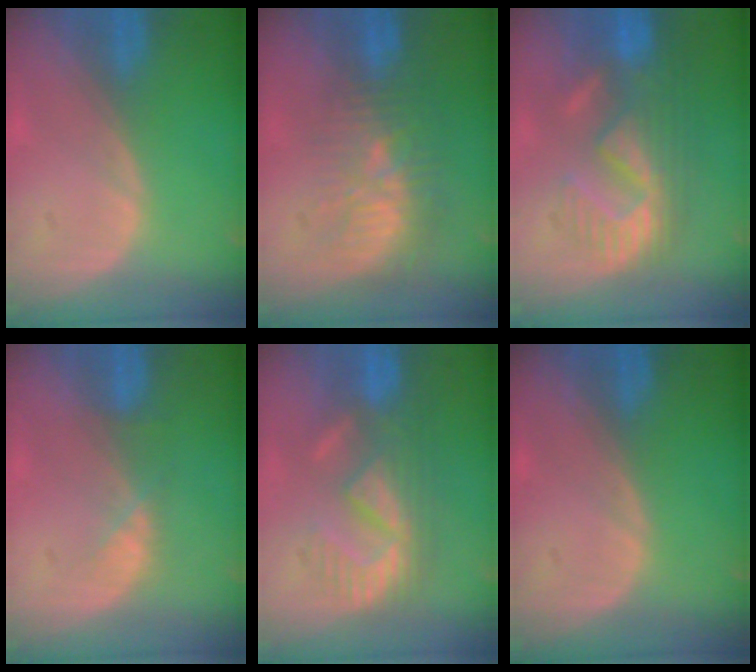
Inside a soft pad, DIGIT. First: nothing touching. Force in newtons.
{"total": 9.9, "press": 8.9, "slide": 4.3}
{"total": 10.5, "press": 9.6, "slide": 4.1}
{"total": 2.3, "press": 2.2, "slide": 0.7}
{"total": 8.5, "press": 8.3, "slide": 1.8}
{"total": 0.0}